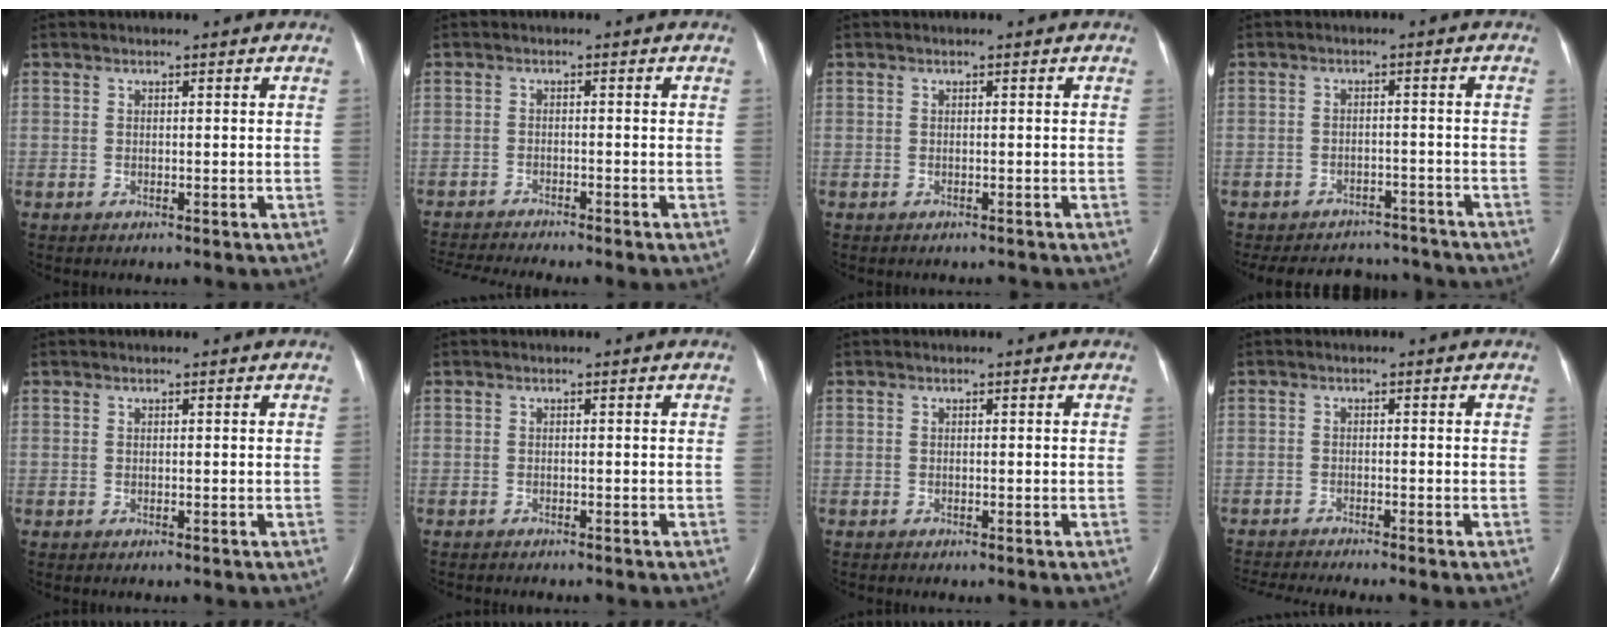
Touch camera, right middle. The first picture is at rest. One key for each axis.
{"total": 7.4, "fx": -6.9, "fy": -0.9, "fz": 2.6, "tx": -0.032, "ty": -0.015, "tz": -0.109}
{"total": 0.6, "fx": -0.6, "fy": 0.0, "fz": 0.0, "tx": -0.004, "ty": -0.004, "tz": -0.009}
{"total": 13.7, "fx": -12.5, "fy": 4.8, "fz": 3.0, "tx": -0.063, "ty": 0.013, "tz": -0.156}
{"total": 0.0}
{"total": 3.4, "fx": -3.0, "fy": 0.4, "fz": 1.5, "tx": -0.020, "ty": -0.004, "tz": -0.033}
{"total": 0.0}
{"total": 6.1, "fx": -5.5, "fy": -1.3, "fz": 2.2, "tx": -0.028, "ty": -0.018, "tz": -0.091}